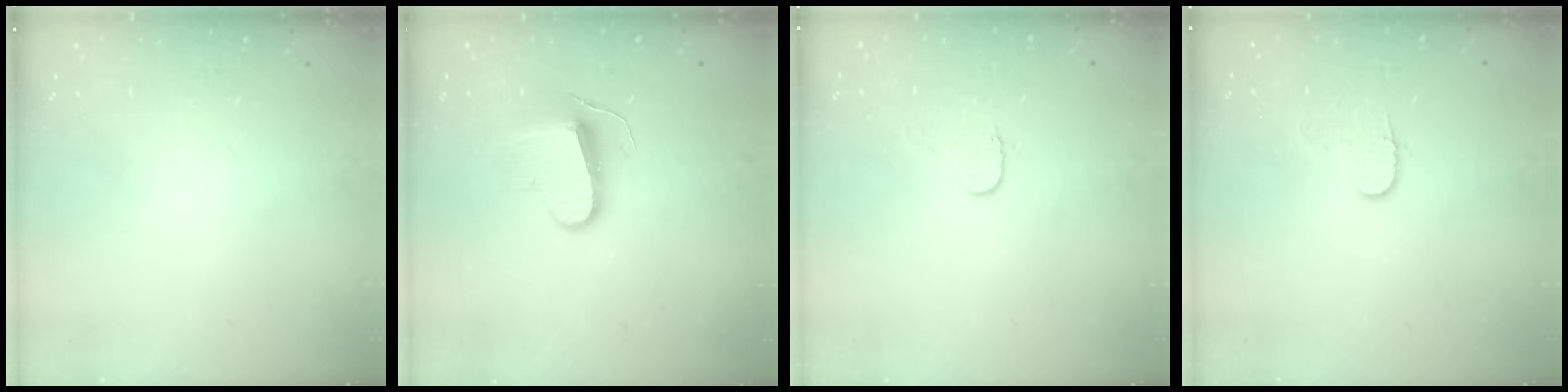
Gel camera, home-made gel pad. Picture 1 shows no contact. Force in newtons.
{"total": 9.0, "press": 9.0, "slide": 0.1}
{"total": 5.2, "press": 5.1, "slide": 0.5}
{"total": 4.9, "press": 4.9, "slide": 0.5}